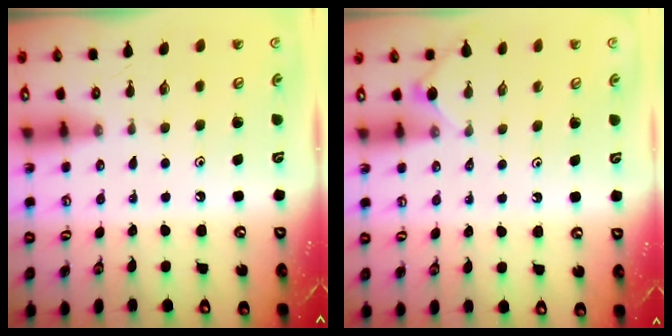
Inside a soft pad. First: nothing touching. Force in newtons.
{"total": 4.1, "press": 4.1, "slide": 0.3}